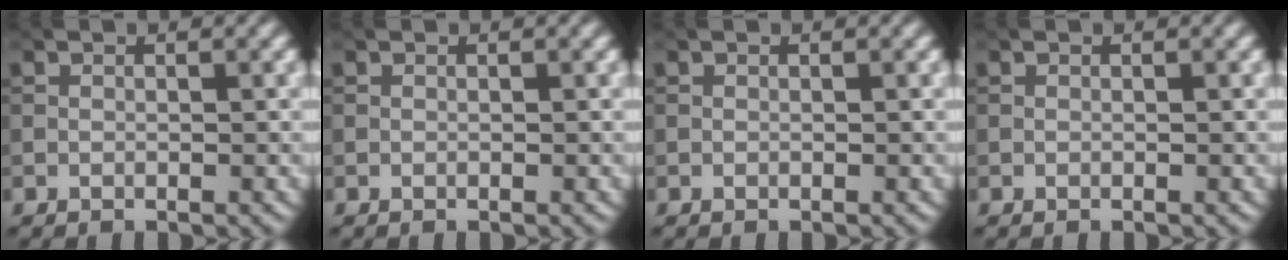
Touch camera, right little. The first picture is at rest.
{"total": 0.0}
{"total": 0.0}
{"total": 0.0}